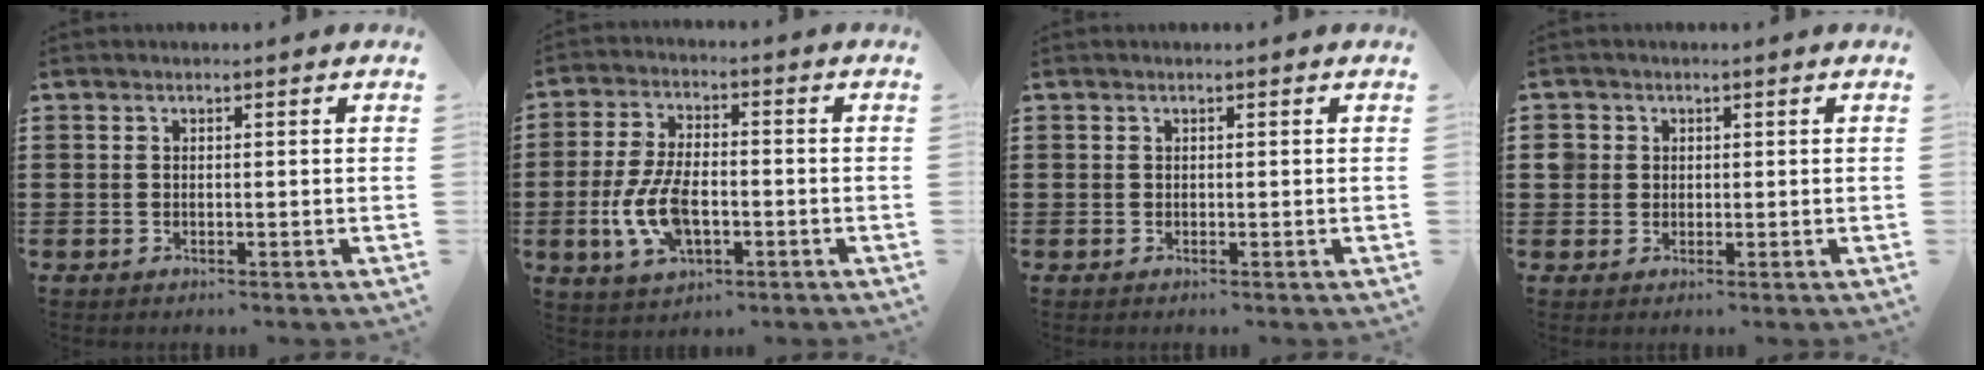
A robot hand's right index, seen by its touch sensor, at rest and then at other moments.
{"total": 9.0, "force": [-2.2, 4.4, 7.5], "torque": [-0.174, -0.007, -0.044]}
{"total": 0.0}
{"total": 2.2, "force": [0.4, 2.1, 0.5], "torque": [-0.019, 0.010, 0.006]}